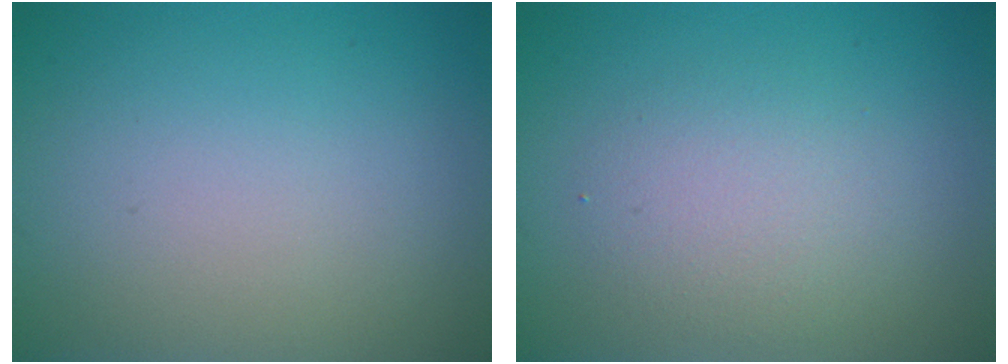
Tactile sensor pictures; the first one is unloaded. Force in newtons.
{"total": 2.9, "press": 2.9, "slide": 0.2}